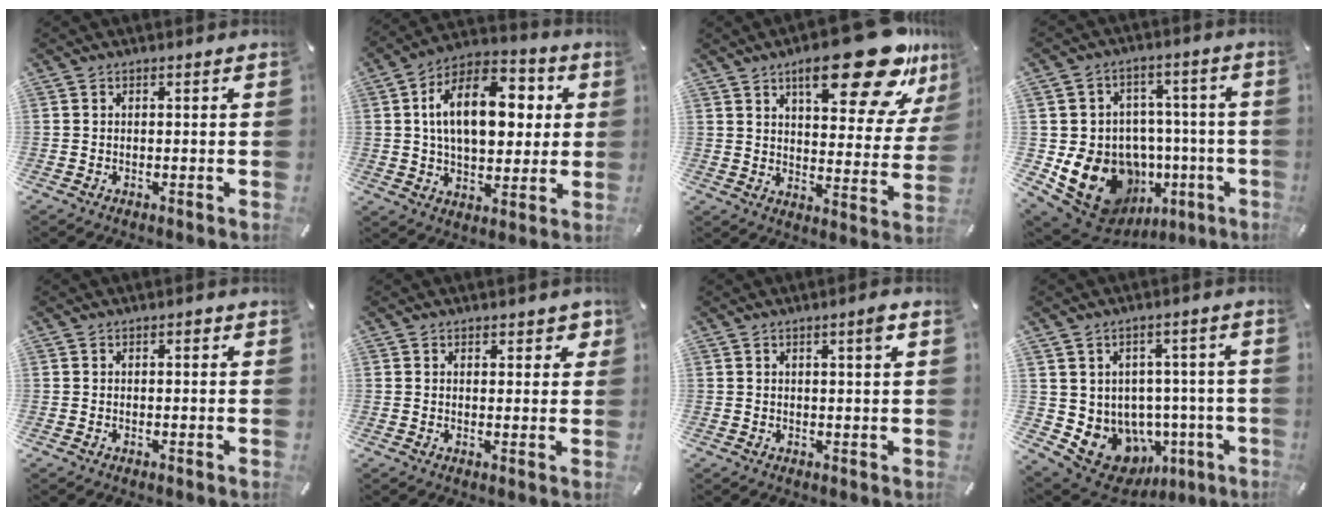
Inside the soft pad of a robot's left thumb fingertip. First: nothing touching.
{"total": 17.9, "force": [4.0, 10.9, 13.6], "torque": [-0.224, 0.003, 0.068]}
{"total": 22.3, "force": [14.3, 7.6, 15.3], "torque": [-0.203, -0.090, 0.225]}
{"total": 18.0, "force": [-5.8, 14.3, 9.2], "torque": [-0.151, 0.019, -0.072]}
{"total": 0.7, "force": [0.2, 0.4, 0.5], "torque": [-0.001, 0.000, 0.000]}
{"total": 2.3, "force": [1.3, 1.6, 0.9], "torque": [0.005, -0.004, 0.018]}
{"total": 2.9, "force": [1.3, 0.3, 2.5], "torque": [-0.042, -0.002, 0.019]}
{"total": 8.9, "force": [-2.2, 8.0, 3.4], "torque": [-0.062, -0.021, -0.024]}